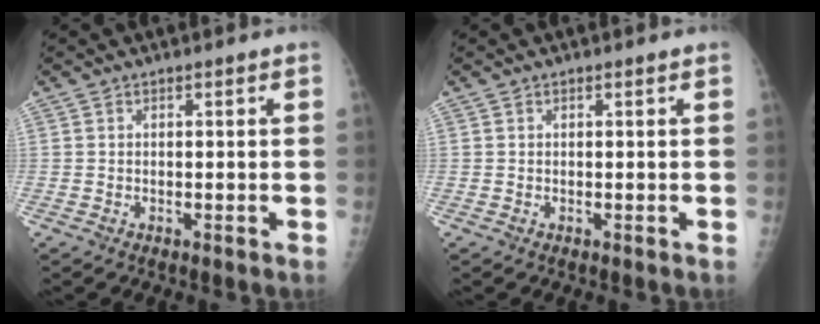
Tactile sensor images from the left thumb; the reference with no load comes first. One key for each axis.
{"total": 0.0}